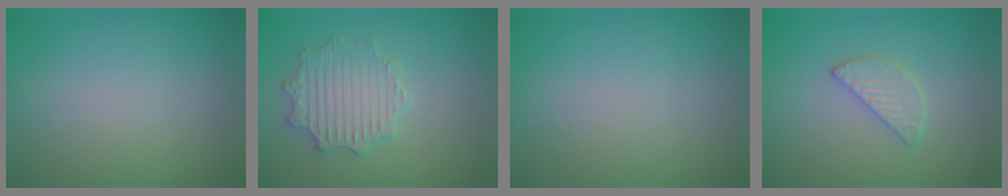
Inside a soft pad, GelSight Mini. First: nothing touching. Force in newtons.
{"total": 3.7, "press": 3.5, "slide": 1.4}
{"total": 0.0}
{"total": 2.4, "press": 2.3, "slide": 0.3}